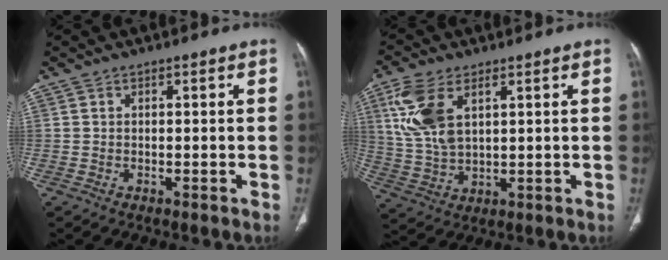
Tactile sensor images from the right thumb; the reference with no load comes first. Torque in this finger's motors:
{"motor_torque": [0.60, 2.98, 1.52, 0.64, 0.15]}